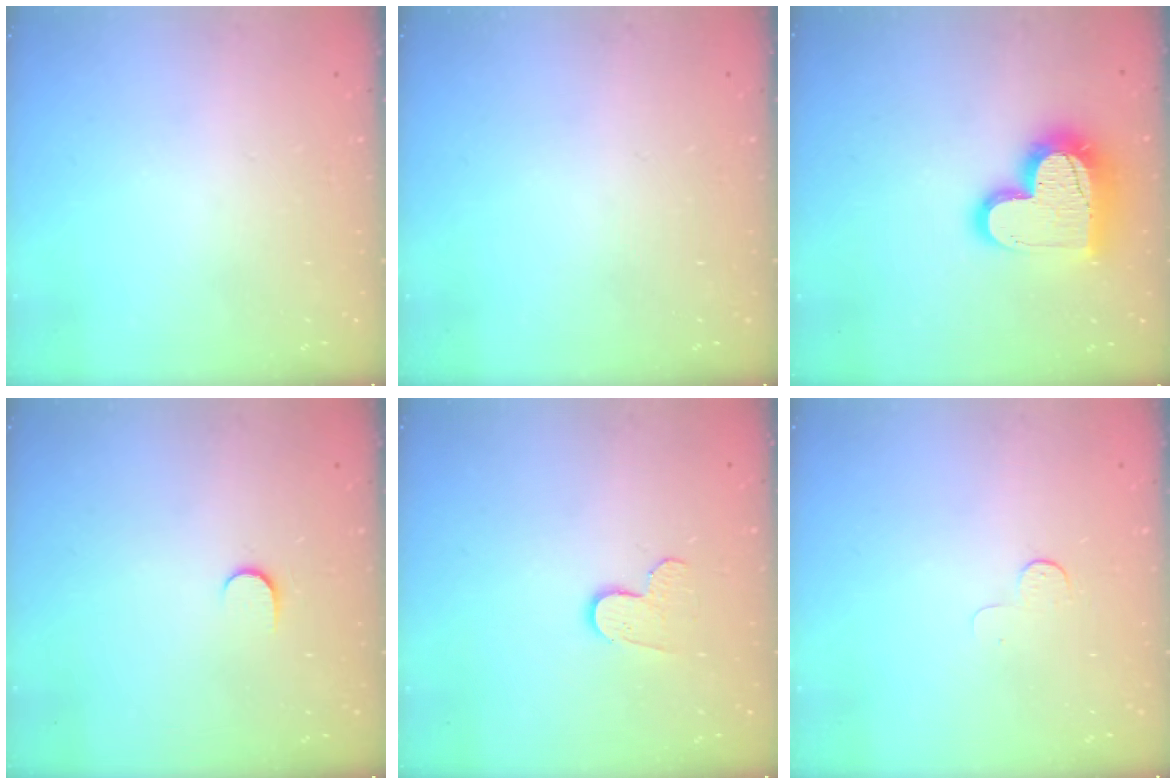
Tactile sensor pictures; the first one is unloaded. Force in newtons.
{"total": 0.0}
{"total": 17.7, "press": 17.7, "slide": 1.5}
{"total": 3.9, "press": 3.9, "slide": 0.5}
{"total": 6.3, "press": 6.3, "slide": 0.5}
{"total": 3.9, "press": 3.8, "slide": 0.4}